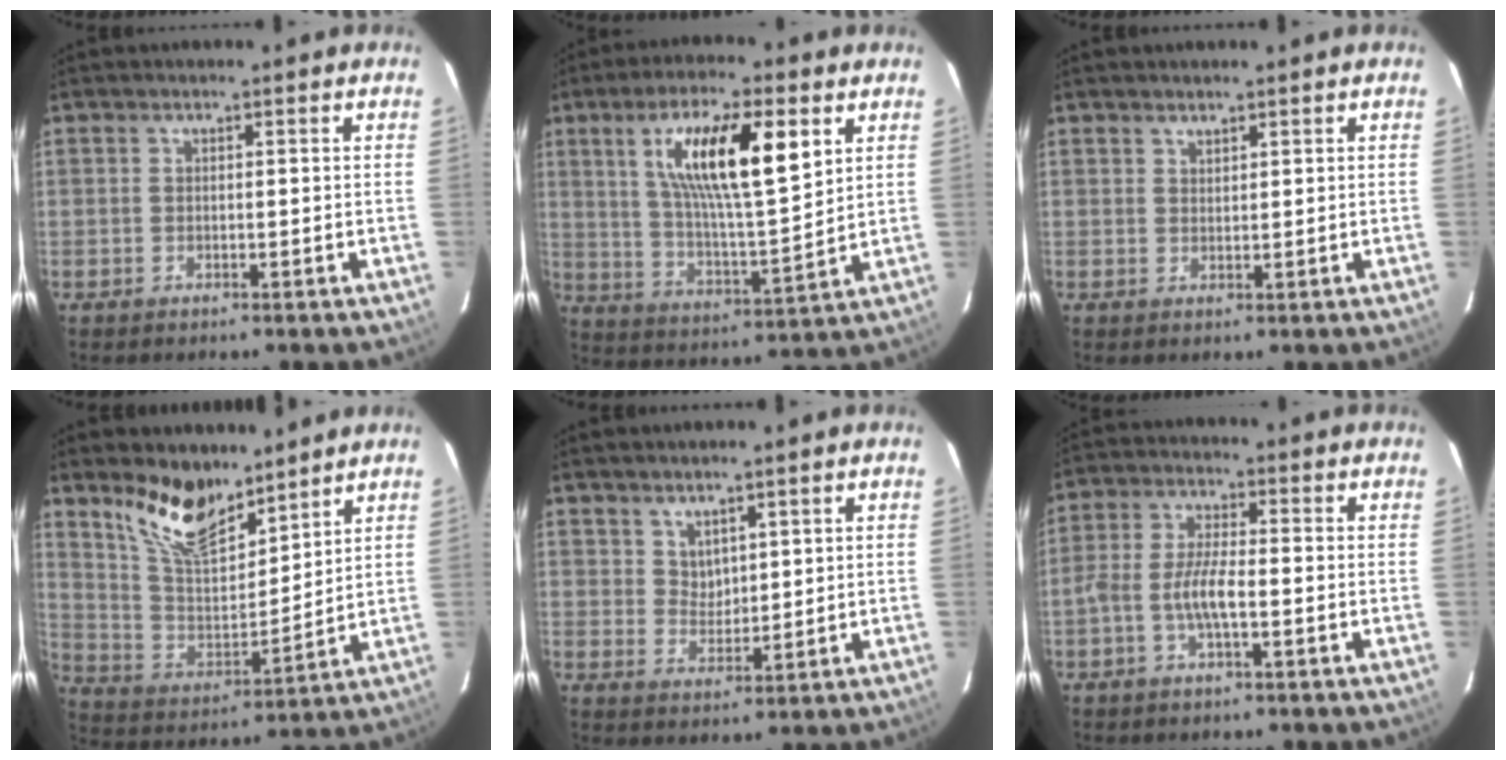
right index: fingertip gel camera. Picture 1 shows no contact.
{"total": 17.1, "force": [6.8, 4.5, 15.1], "torque": [-0.260, 0.006, 0.121]}
{"total": 1.2, "force": [1.1, 0.5, 0.2], "torque": [-0.002, 0.002, 0.020]}
{"total": 13.7, "force": [10.3, 5.4, 7.2], "torque": [-0.145, 0.002, 0.203]}
{"total": 3.6, "force": [2.7, 2.1, 1.1], "torque": [-0.011, 0.003, 0.055]}
{"total": 5.7, "force": [-2.0, 1.2, 5.2], "torque": [-0.113, 0.008, -0.041]}